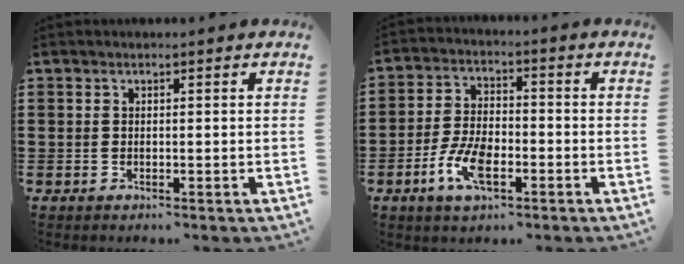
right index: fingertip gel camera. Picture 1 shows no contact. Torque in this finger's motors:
{"motor_torque": [1.00, 0.99, 0.24, 0.14]}